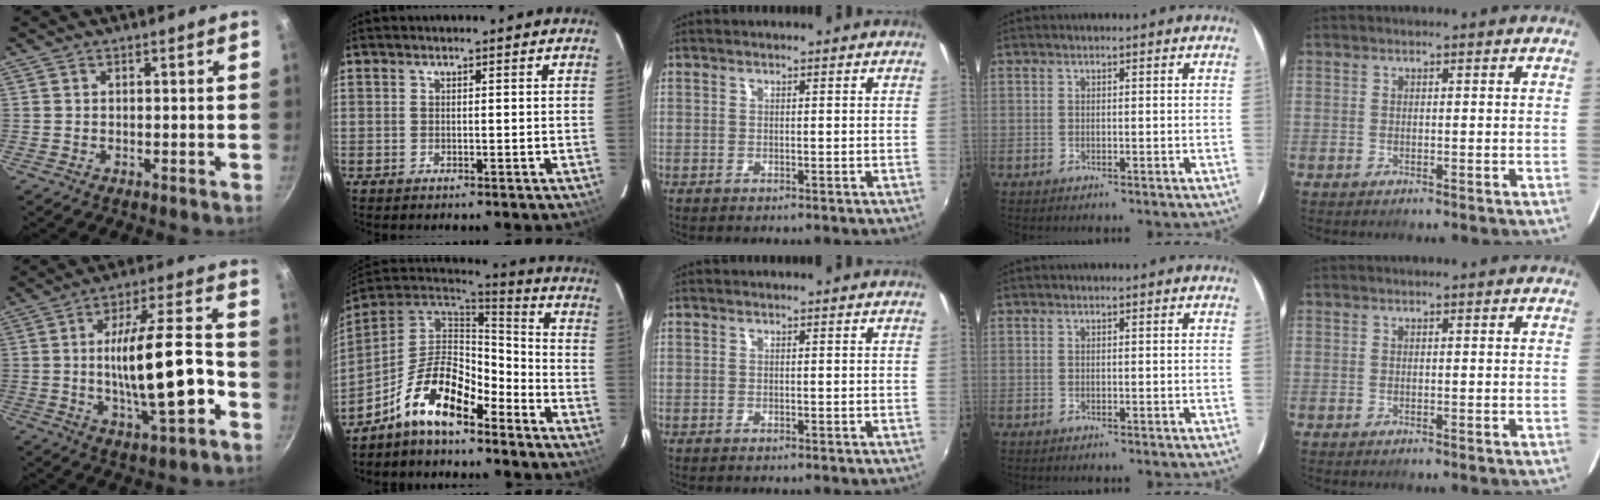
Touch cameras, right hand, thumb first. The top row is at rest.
{"thumb": {"total": 17.3, "force": [-3.5, 4.9, 16.2], "torque": [-0.252, 0.031, -0.052]}, "index": {"total": 13.4, "force": [-8.8, 5.1, 8.7], "torque": [-0.178, 0.011, -0.166]}}